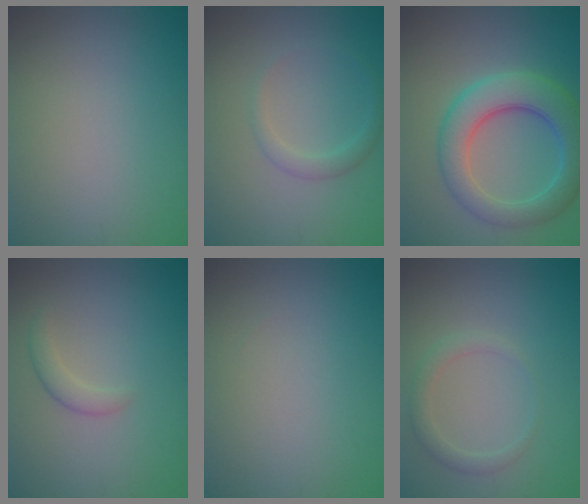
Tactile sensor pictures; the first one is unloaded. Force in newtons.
{"total": 1.7, "press": 1.7, "slide": 0.1}
{"total": 7.2, "press": 7.2, "slide": 0.2}
{"total": 1.7, "press": 1.7, "slide": 0.1}
{"total": 0.0}
{"total": 1.9, "press": 1.9, "slide": 0.1}